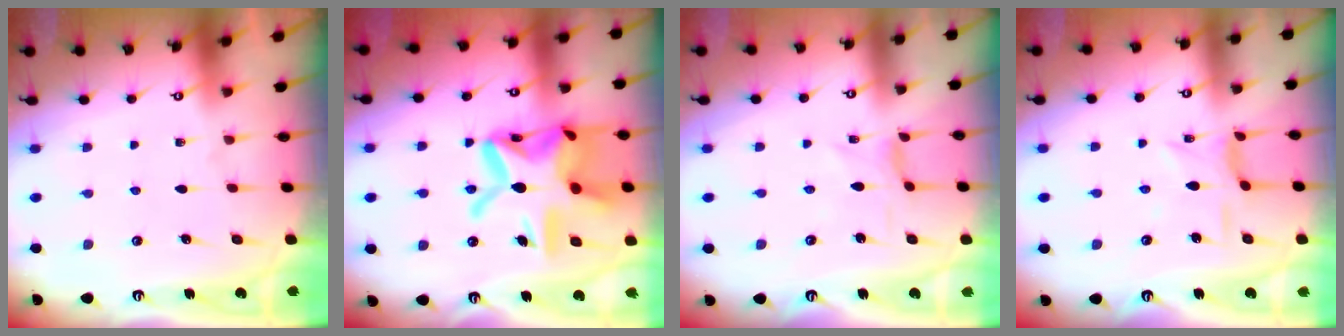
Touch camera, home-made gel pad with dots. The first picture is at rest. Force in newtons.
{"total": 23.5, "press": 23.4, "slide": 2.1}
{"total": 0.0}
{"total": 3.9, "press": 3.9, "slide": 0.3}